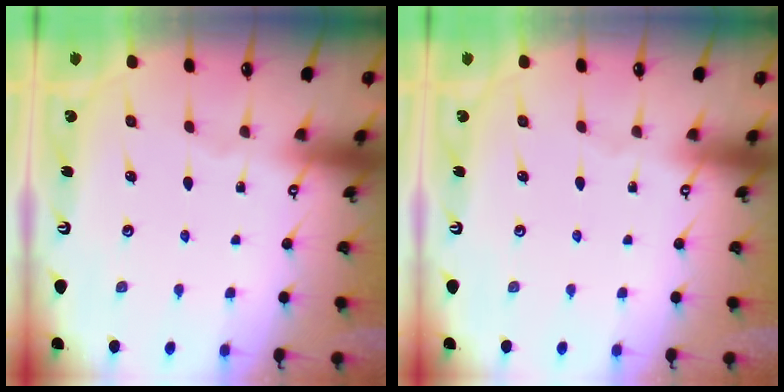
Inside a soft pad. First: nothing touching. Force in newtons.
{"total": 0.0}